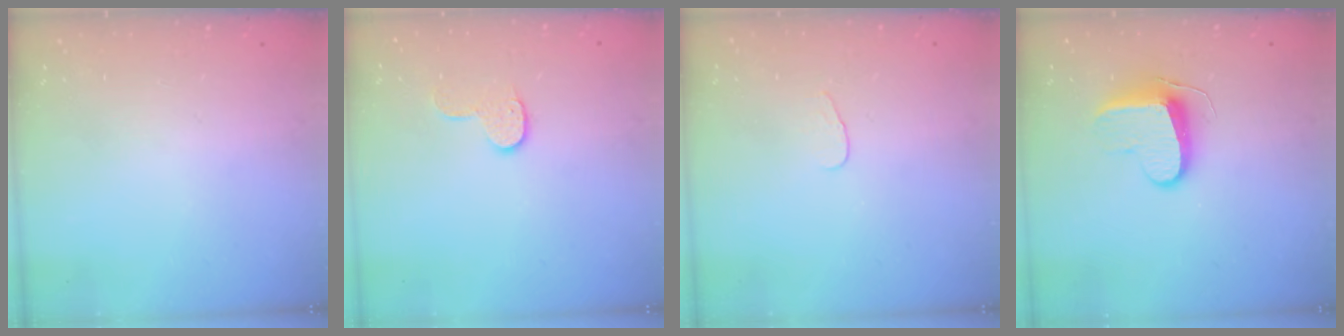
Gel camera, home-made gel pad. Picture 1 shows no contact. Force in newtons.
{"total": 6.9, "press": 6.9, "slide": 0.1}
{"total": 2.8, "press": 2.8, "slide": 0.3}
{"total": 9.3, "press": 9.3, "slide": 0.3}